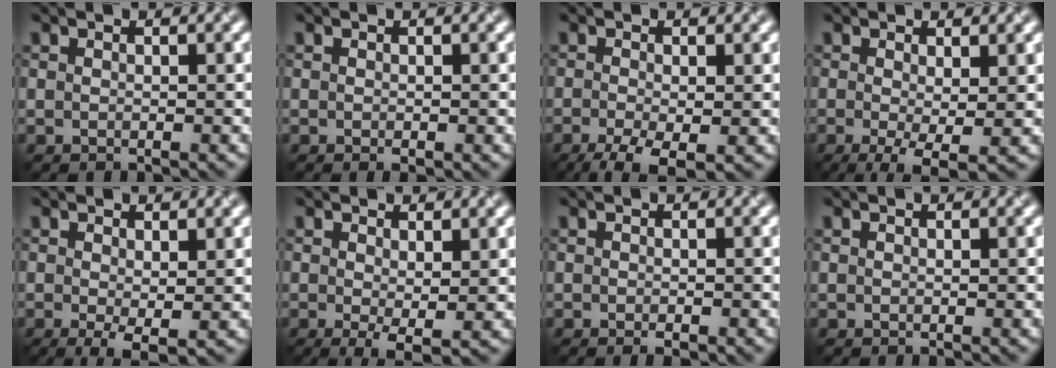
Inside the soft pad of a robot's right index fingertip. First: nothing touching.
{"total": 0.7, "force": [-0.2, 0.3, 0.6], "torque": [-0.011, 0.000, -0.001]}
{"total": 4.7, "force": [-2.4, 1.5, 3.7], "torque": [-0.074, -0.007, -0.042]}
{"total": 4.1, "force": [-1.0, 1.0, 3.8], "torque": [-0.074, -0.012, -0.017]}
{"total": 2.6, "force": [-0.3, 0.7, 2.4], "torque": [-0.045, -0.011, -0.003]}
{"total": 2.5, "force": [0.0, 0.7, 2.4], "torque": [-0.043, -0.011, 0.003]}
{"total": 1.0, "force": [-0.5, 0.3, 0.8], "torque": [-0.013, -0.002, -0.006]}
{"total": 0.0}